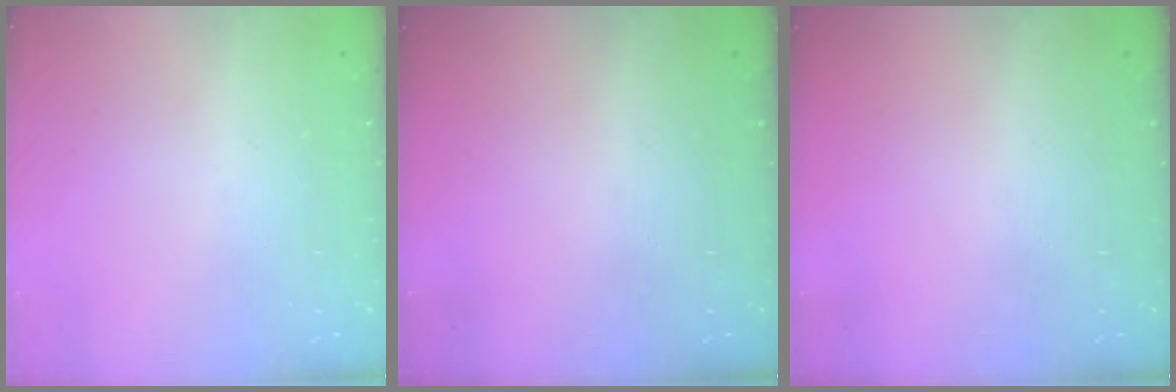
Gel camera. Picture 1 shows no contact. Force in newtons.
{"total": 0.0}
{"total": 0.0}